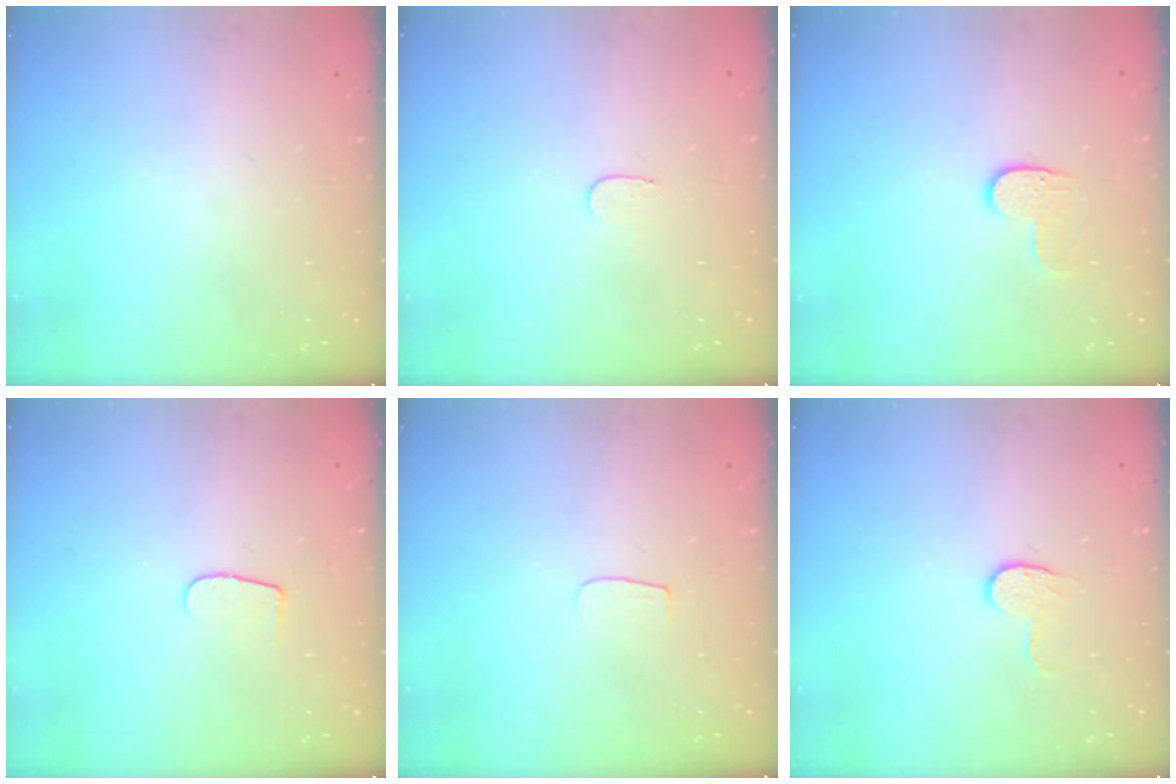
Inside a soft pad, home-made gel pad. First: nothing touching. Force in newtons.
{"total": 3.2, "press": 3.2, "slide": 0.3}
{"total": 3.6, "press": 3.6, "slide": 0.3}
{"total": 5.2, "press": 5.1, "slide": 0.6}
{"total": 3.1, "press": 3.1, "slide": 0.3}
{"total": 3.6, "press": 3.6, "slide": 0.4}